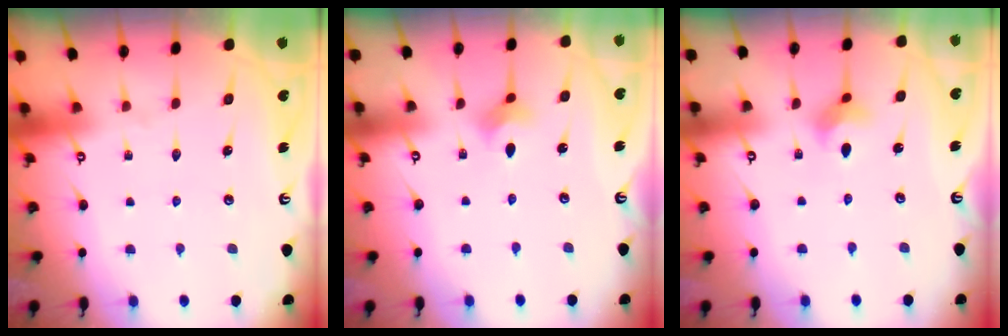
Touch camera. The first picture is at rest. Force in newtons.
{"total": 2.8, "press": 2.8, "slide": 0.7}
{"total": 3.1, "press": 3.1, "slide": 0.1}